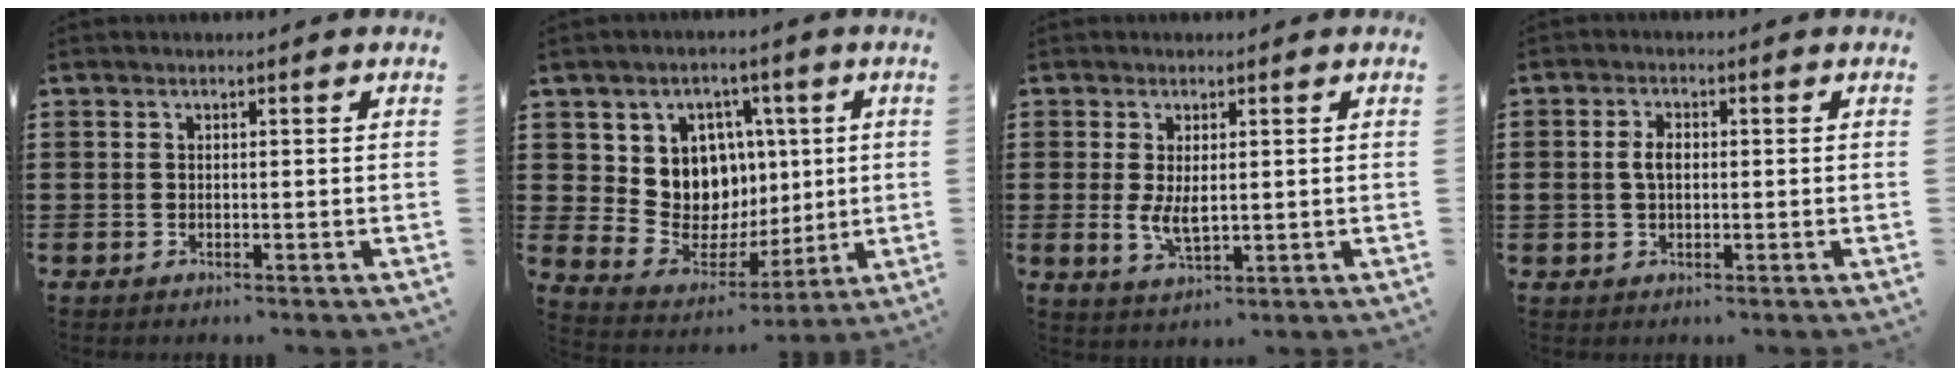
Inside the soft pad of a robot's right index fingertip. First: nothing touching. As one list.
[{"total": 9.8, "force": [2.5, 8.9, 3.4], "torque": [-0.083, -0.022, 0.053]}, {"total": 4.0, "force": [0.2, 1.8, 3.6], "torque": [-0.068, -0.001, 0.001]}, {"total": 2.8, "force": [0.2, 1.7, 2.2], "torque": [-0.045, 0.008, 0.002]}]